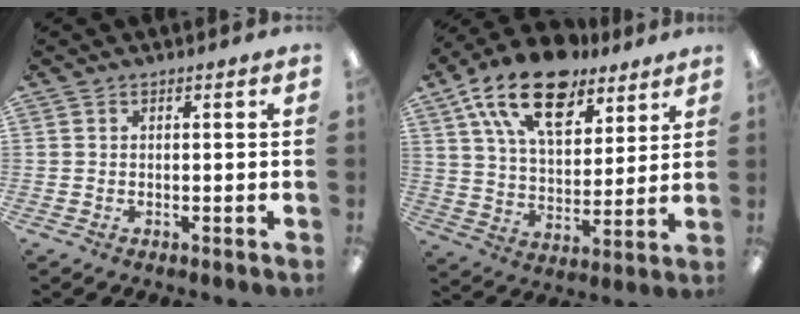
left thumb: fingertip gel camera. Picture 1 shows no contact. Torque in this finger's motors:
{"motor_torque": [0.88, 0.62, 1.77, -1.01, 0.33]}